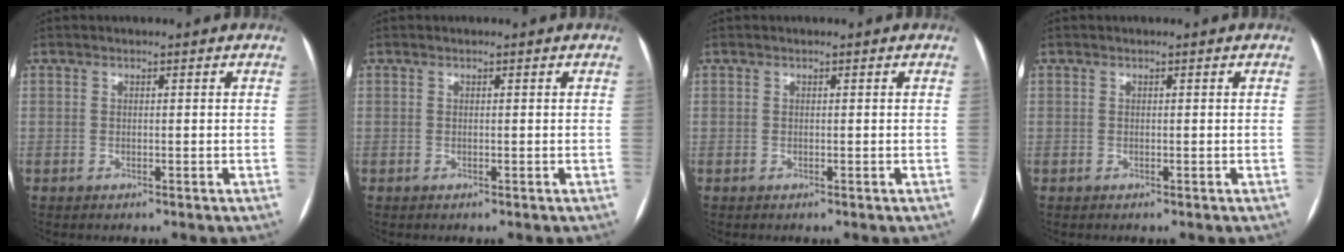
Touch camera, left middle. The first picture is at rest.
{"total": 0.0}
{"total": 0.0}
{"total": 0.0}